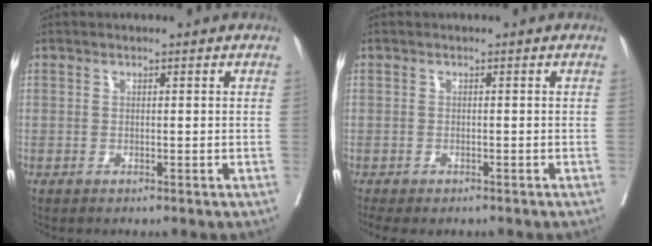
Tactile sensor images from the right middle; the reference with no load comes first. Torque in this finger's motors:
{"motor_torque": [0.41, -0.35, 0.06, 0.03]}